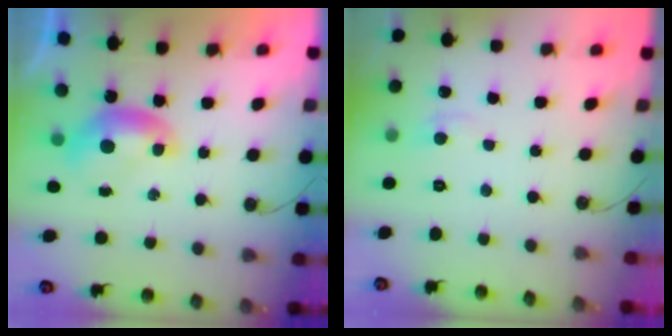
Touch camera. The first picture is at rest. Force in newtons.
{"total": 0.7, "press": 0.6, "slide": 0.4}